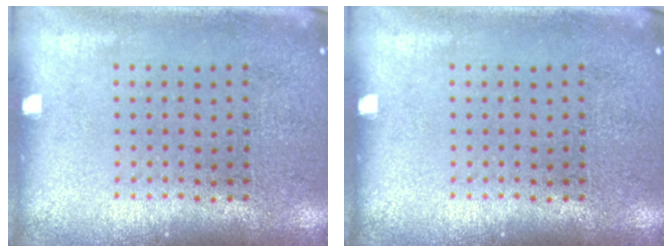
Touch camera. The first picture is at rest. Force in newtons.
{"total": 0.0}